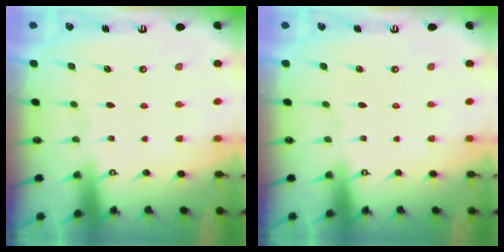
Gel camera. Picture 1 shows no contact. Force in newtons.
{"total": 0.0}